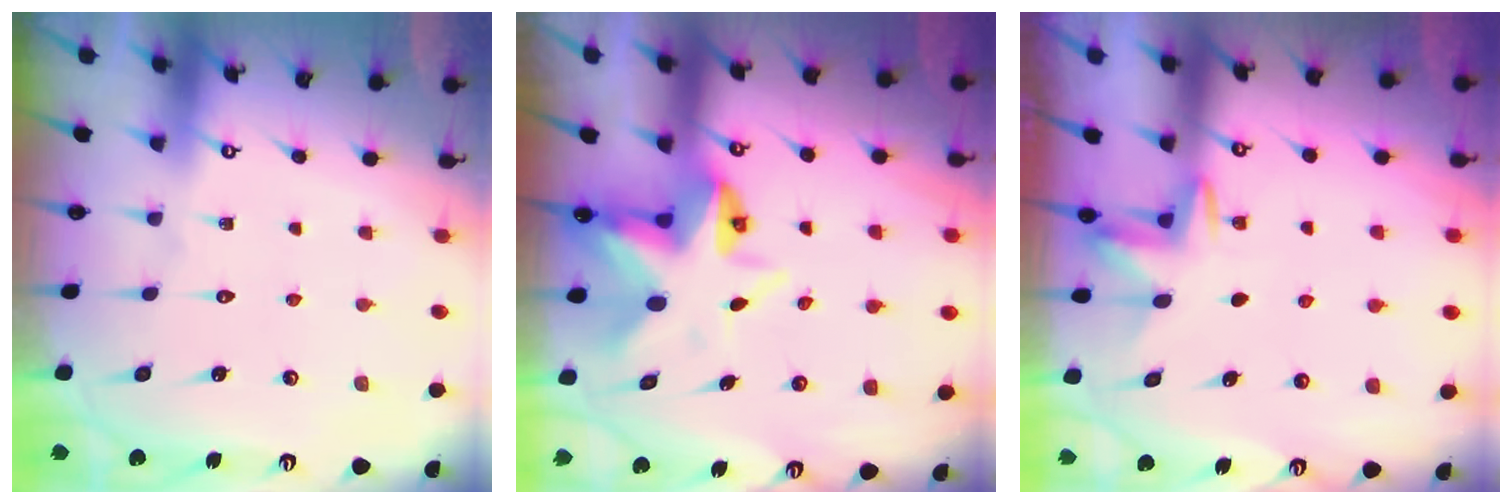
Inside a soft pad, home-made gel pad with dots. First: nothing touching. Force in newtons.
{"total": 6.5, "press": 6.4, "slide": 0.8}
{"total": 2.6, "press": 2.6, "slide": 0.4}